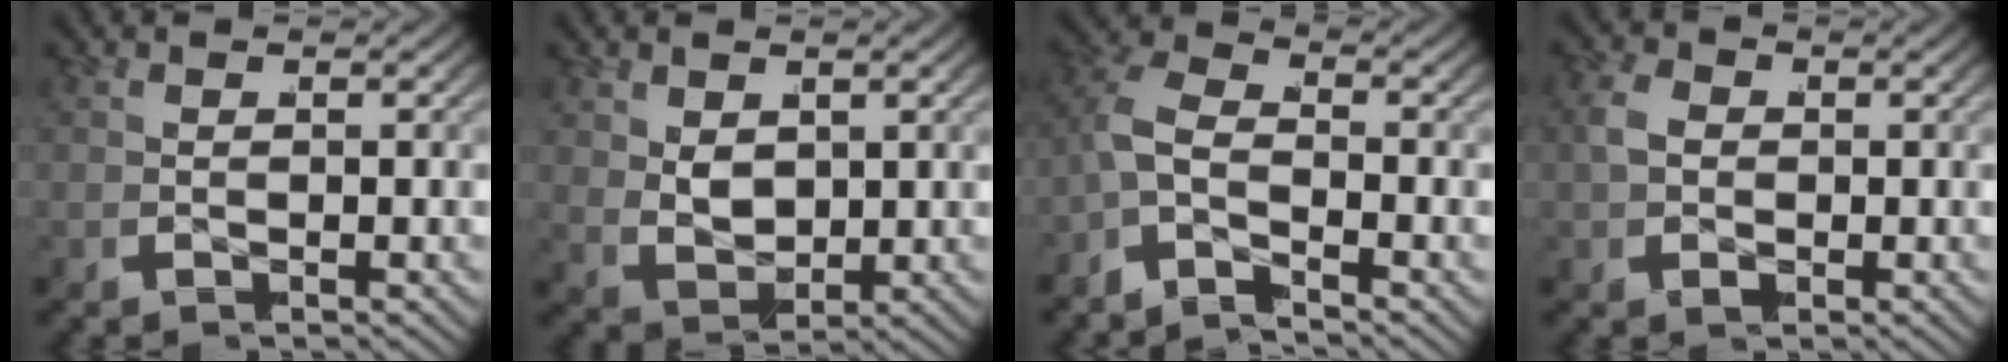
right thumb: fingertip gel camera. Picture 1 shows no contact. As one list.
[{"total": 3.7, "force": [0.7, 2.4, 2.7], "torque": [-0.067, -0.019, 0.024]}, {"total": 3.7, "force": [-1.4, 2.3, 2.5], "torque": [-0.071, -0.013, -0.033]}, {"total": 3.1, "force": [0.1, 2.5, 1.8], "torque": [-0.045, -0.006, 0.007]}]